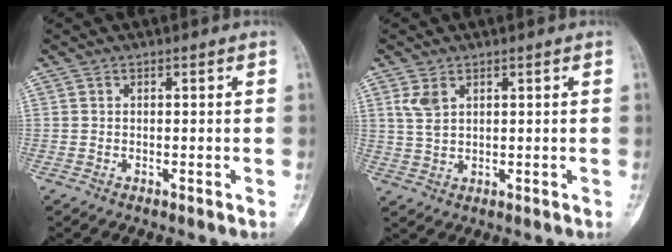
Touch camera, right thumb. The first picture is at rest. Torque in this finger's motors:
{"motor_torque": [0.00, 0.02, 0.31, 0.30, 0.00]}